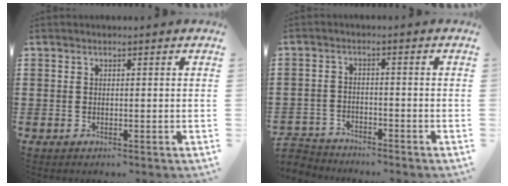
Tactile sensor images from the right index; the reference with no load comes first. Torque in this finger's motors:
{"motor_torque": [-0.96, 1.18, -1.05, -0.21]}